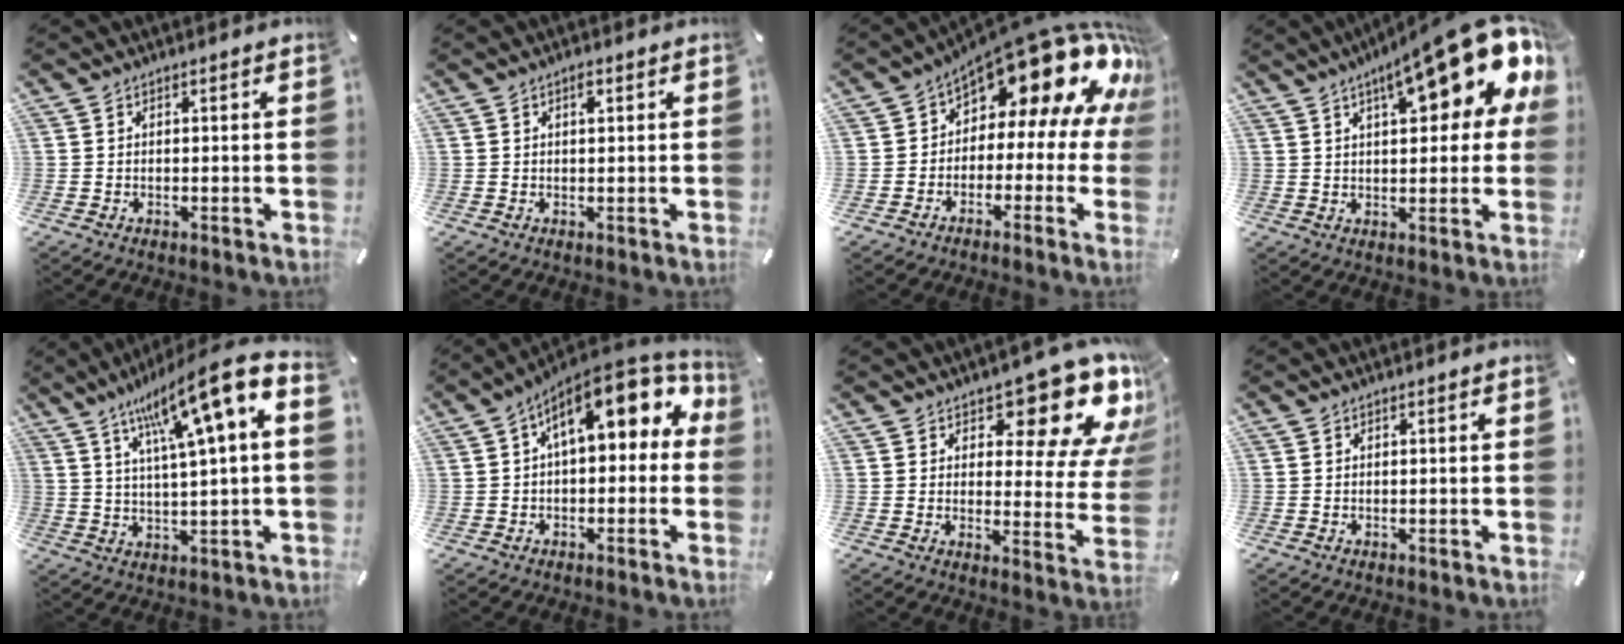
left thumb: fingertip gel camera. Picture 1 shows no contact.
{"total": 1.6, "force": [0.6, 0.7, 1.3], "torque": [-0.019, 0.002, 0.007]}
{"total": 19.4, "force": [10.2, 8.9, 13.9], "torque": [-0.196, -0.078, 0.170]}
{"total": 20.8, "force": [10.3, 6.6, 16.8], "torque": [-0.234, -0.054, 0.163]}
{"total": 14.8, "force": [7.7, 1.3, 12.5], "torque": [-0.224, -0.037, 0.119]}
{"total": 14.6, "force": [5.8, 7.0, 11.4], "torque": [-0.165, -0.036, 0.099]}
{"total": 16.1, "force": [10.4, 7.0, 10.1], "torque": [-0.117, -0.082, 0.169]}
{"total": 0.0}